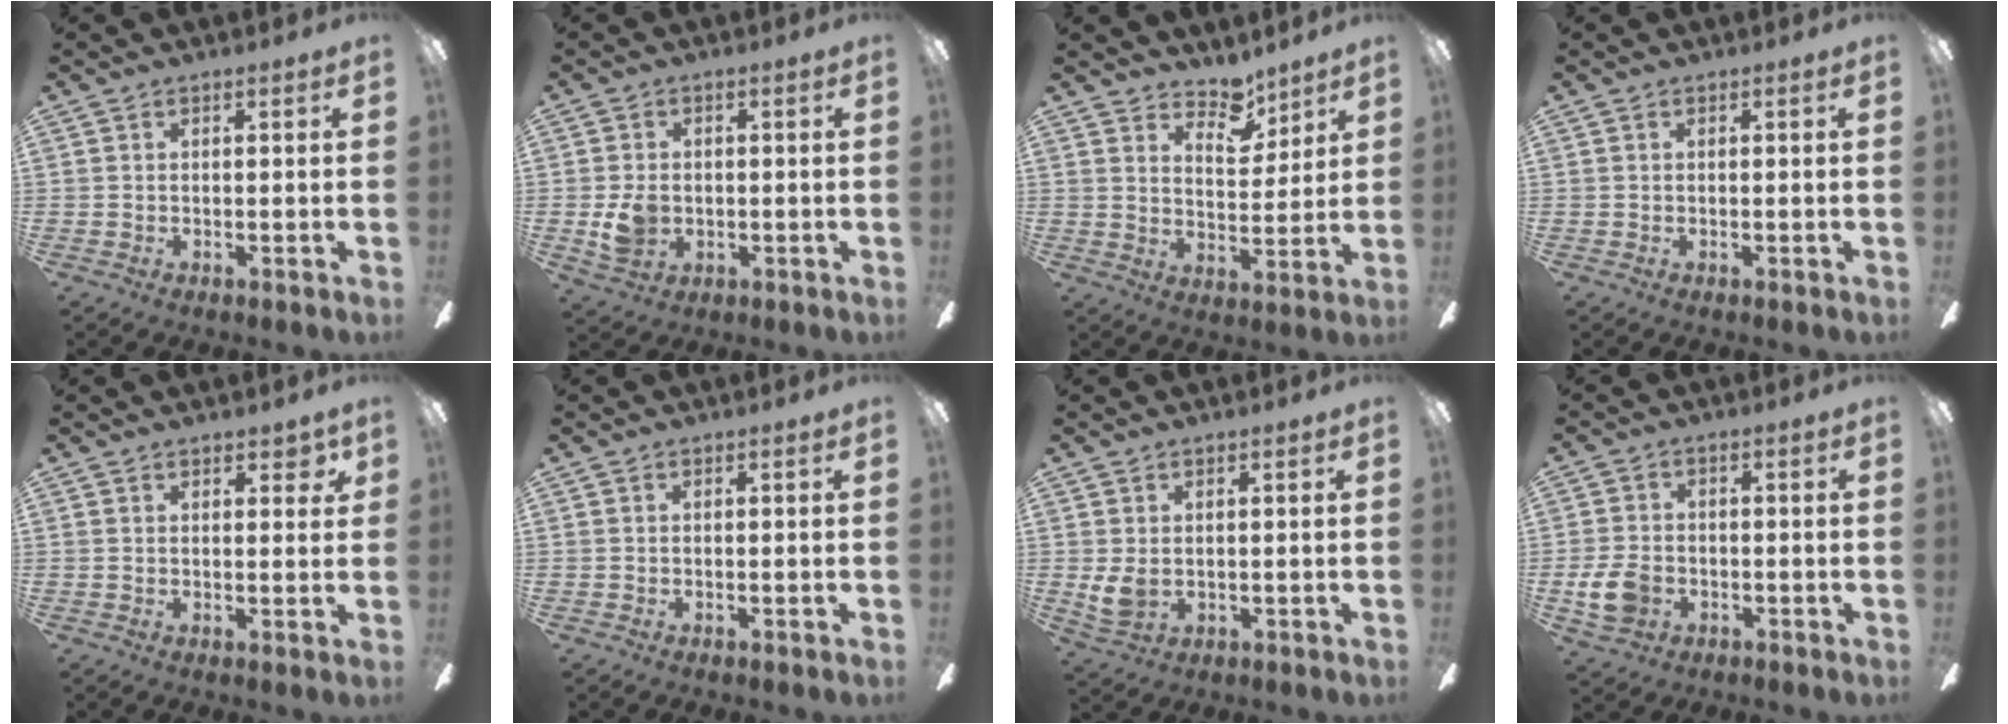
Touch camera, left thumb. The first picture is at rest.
{"total": 5.9, "force": [-0.4, 4.8, 3.5], "torque": [-0.060, 0.003, -0.008]}
{"total": 8.0, "force": [6.4, 3.6, 3.0], "torque": [-0.033, -0.042, 0.113]}
{"total": 0.0}
{"total": 3.4, "force": [2.2, 1.6, 2.0], "torque": [-0.018, -0.005, 0.034]}
{"total": 0.0}
{"total": 4.7, "force": [0.9, 3.2, 3.3], "torque": [-0.074, -0.005, 0.016]}
{"total": 7.6, "force": [-2.2, 5.7, 4.5], "torque": [-0.096, 0.011, -0.041]}